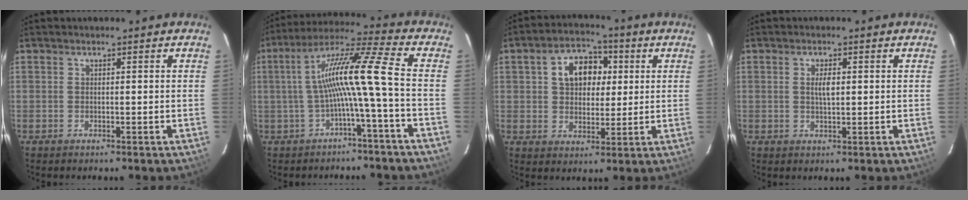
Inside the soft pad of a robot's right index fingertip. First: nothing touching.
{"total": 11.4, "force": [-2.2, -1.3, 11.2], "torque": [-0.212, 0.016, -0.039]}
{"total": 9.5, "force": [2.4, 6.8, 6.2], "torque": [-0.115, 0.032, 0.044]}
{"total": 2.6, "force": [0.4, 1.0, 2.3], "torque": [-0.041, 0.001, 0.008]}